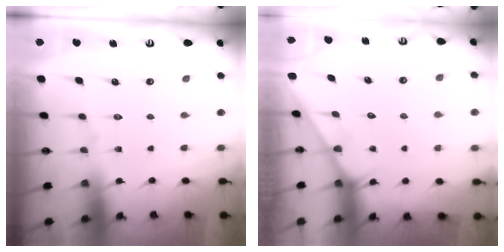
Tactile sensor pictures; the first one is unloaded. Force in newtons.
{"total": 2.0, "press": 2.0, "slide": 0.1}